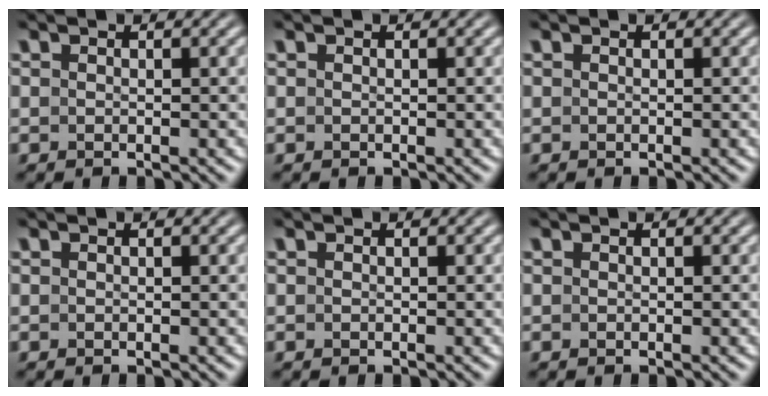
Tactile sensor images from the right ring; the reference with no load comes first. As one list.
[{"total": 0.0}, {"total": 0.0}, {"total": 0.0}, {"total": 0.0}, {"total": 0.0}]